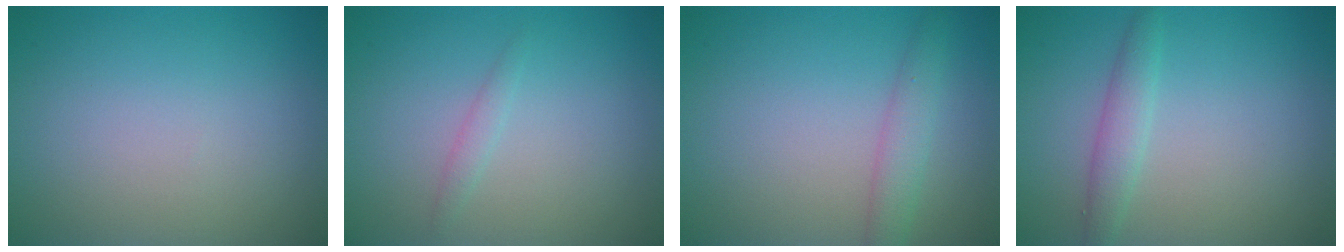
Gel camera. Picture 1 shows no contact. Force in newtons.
{"total": 0.9, "press": 0.9, "slide": 0.1}
{"total": 2.2, "press": 2.2, "slide": 0.1}
{"total": 1.9, "press": 1.9, "slide": 0.0}